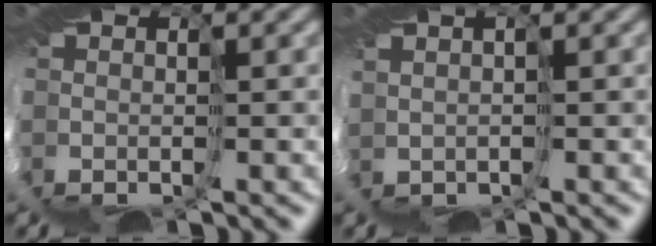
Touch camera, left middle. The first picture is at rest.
{"total": 1.9, "force": [0.6, -1.1, -1.4], "torque": [0.025, 0.004, 0.016]}